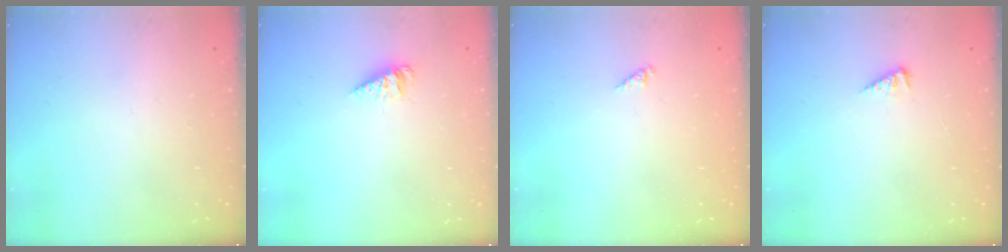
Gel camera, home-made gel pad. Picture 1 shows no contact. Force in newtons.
{"total": 3.0, "press": 2.9, "slide": 0.2}
{"total": 0.0}
{"total": 2.6, "press": 2.6, "slide": 0.5}